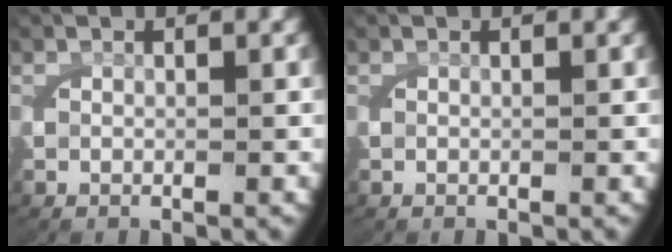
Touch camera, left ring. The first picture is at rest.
{"total": 0.0}